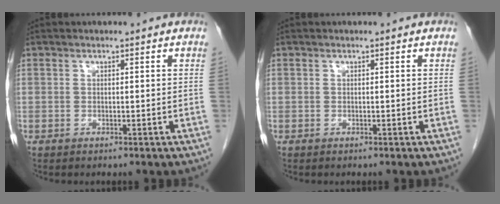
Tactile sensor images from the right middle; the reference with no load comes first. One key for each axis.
{"total": 0.0}